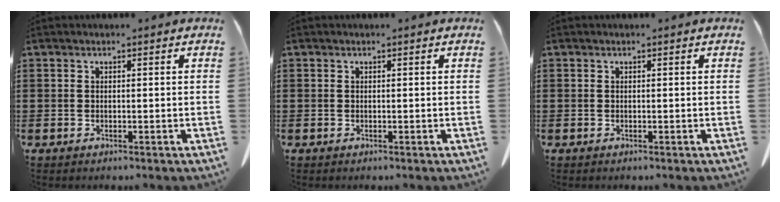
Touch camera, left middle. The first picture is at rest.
{"total": 0.0}
{"total": 0.0}